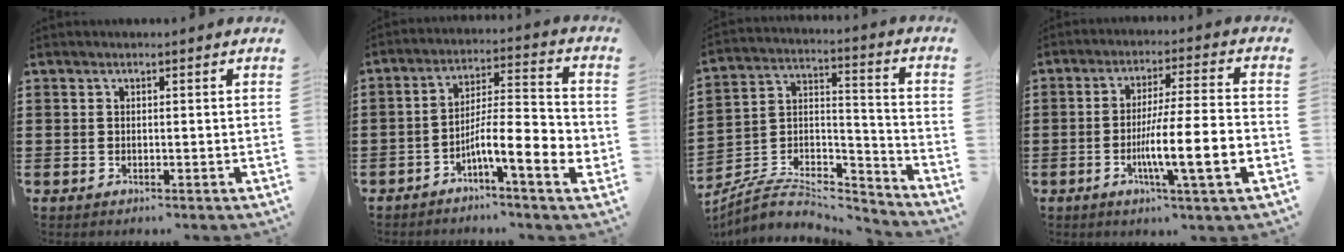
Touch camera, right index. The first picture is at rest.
{"total": 9.5, "force": [-3.8, 1.8, 8.5], "torque": [-0.152, -0.007, -0.069]}
{"total": 6.2, "force": [-5.2, 2.6, 2.2], "torque": [-0.046, 0.004, -0.103]}
{"total": 10.5, "force": [-3.7, 0.5, 9.8], "torque": [-0.176, -0.010, -0.069]}